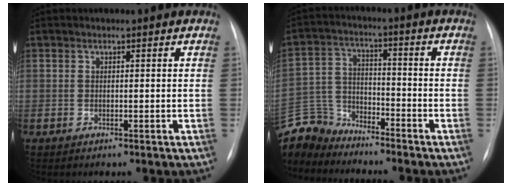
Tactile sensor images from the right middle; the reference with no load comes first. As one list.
[{"total": 10.3, "force": [-9.8, 3.0, 0.8], "torque": [-0.024, 0.011, -0.196]}]